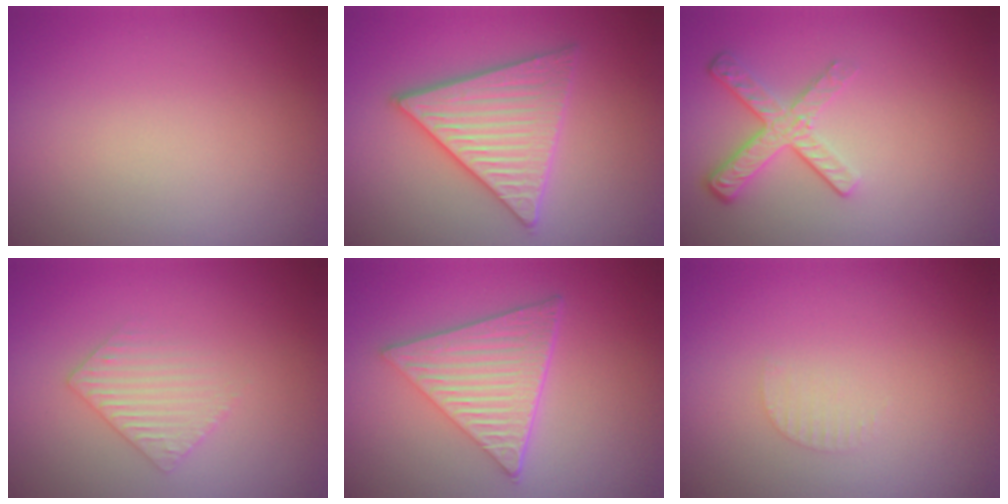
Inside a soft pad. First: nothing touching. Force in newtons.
{"total": 5.1, "press": 5.0, "slide": 0.6}
{"total": 3.7, "press": 2.7, "slide": 2.4}
{"total": 2.2, "press": 2.2, "slide": 0.5}
{"total": 6.4, "press": 4.6, "slide": 4.3}
{"total": 0.8, "press": 0.8, "slide": 0.2}